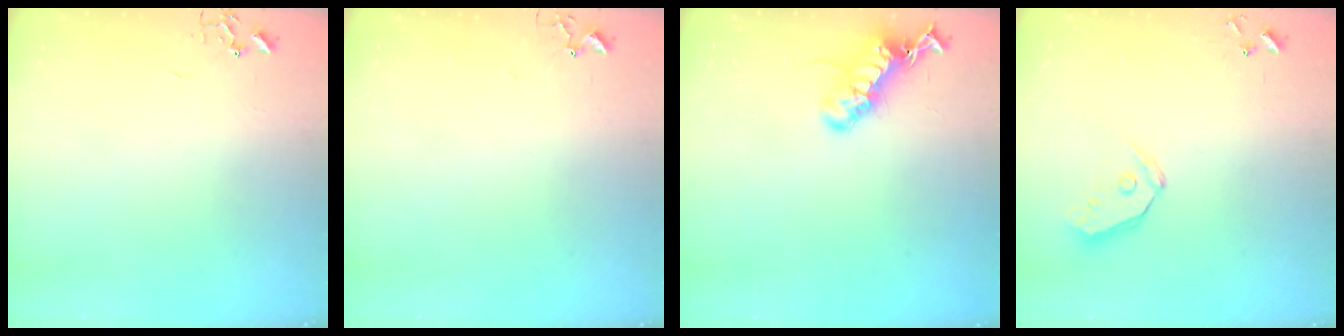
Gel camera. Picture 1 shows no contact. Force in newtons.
{"total": 5.1, "press": 5.1, "slide": 0.3}
{"total": 16.8, "press": 16.7, "slide": 0.8}
{"total": 7.7, "press": 7.6, "slide": 0.9}